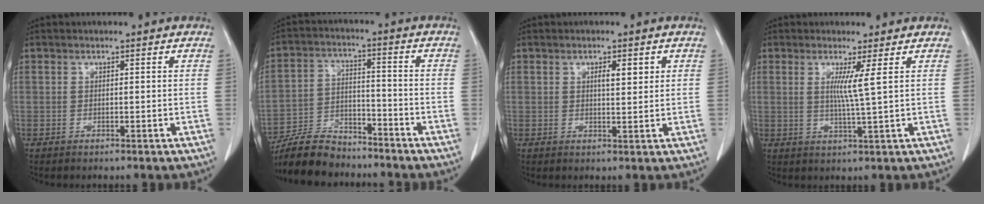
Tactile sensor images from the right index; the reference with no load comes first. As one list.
[{"total": 10.6, "force": [-9.6, 3.4, 2.9], "torque": [-0.060, -0.002, -0.179]}, {"total": 2.7, "force": [1.0, 0.8, 2.4], "torque": [-0.038, -0.001, 0.014]}, {"total": 3.7, "force": [1.0, -1.1, 3.4], "torque": [-0.067, -0.008, 0.017]}]